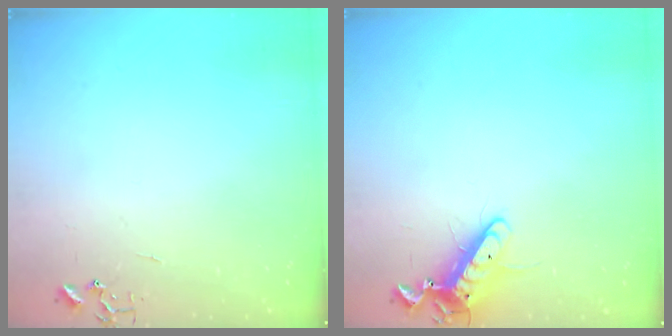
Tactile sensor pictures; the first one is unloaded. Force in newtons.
{"total": 11.6, "press": 11.5, "slide": 1.5}